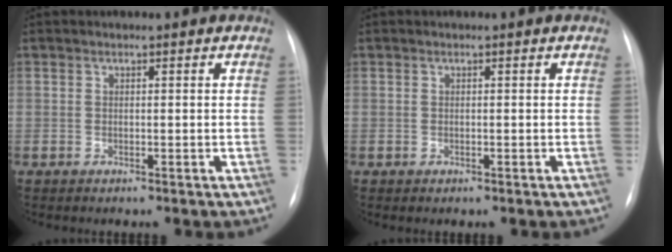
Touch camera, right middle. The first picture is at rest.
{"total": 0.0}